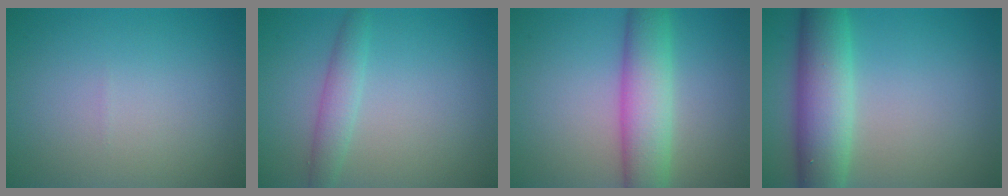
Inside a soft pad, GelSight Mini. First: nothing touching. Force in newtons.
{"total": 2.3, "press": 2.3, "slide": 0.0}
{"total": 6.2, "press": 6.2, "slide": 0.3}
{"total": 7.2, "press": 7.2, "slide": 0.4}